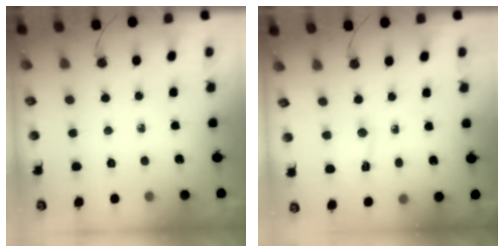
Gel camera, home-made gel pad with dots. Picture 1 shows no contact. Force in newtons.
{"total": 2.0, "press": 2.0, "slide": 0.3}